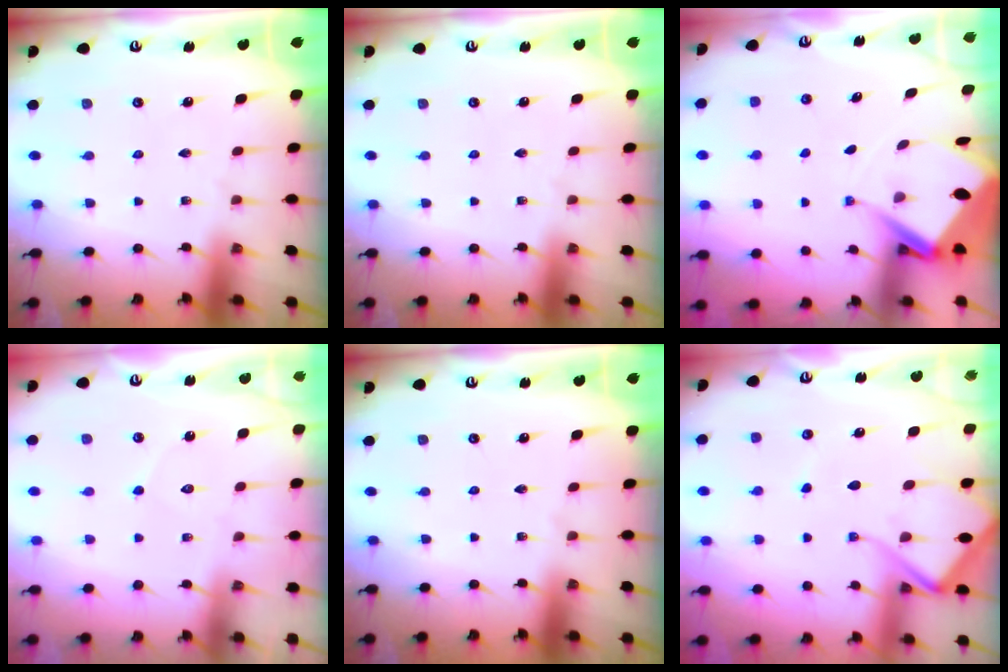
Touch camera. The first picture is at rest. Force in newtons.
{"total": 0.0}
{"total": 7.4, "press": 7.3, "slide": 0.8}
{"total": 5.1, "press": 5.0, "slide": 0.4}
{"total": 0.0}
{"total": 11.9, "press": 11.8, "slide": 1.2}